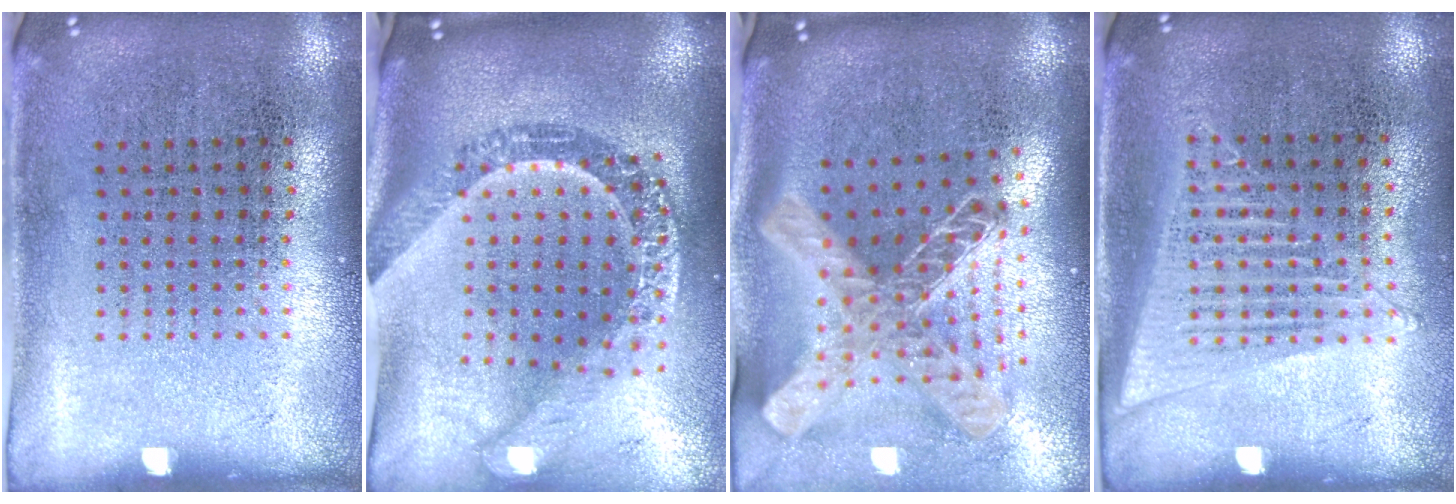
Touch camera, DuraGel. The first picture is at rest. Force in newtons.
{"total": 3.1, "press": 2.3, "slide": 2.0}
{"total": 2.7, "press": 1.9, "slide": 1.9}
{"total": 1.4, "press": 1.3, "slide": 0.5}